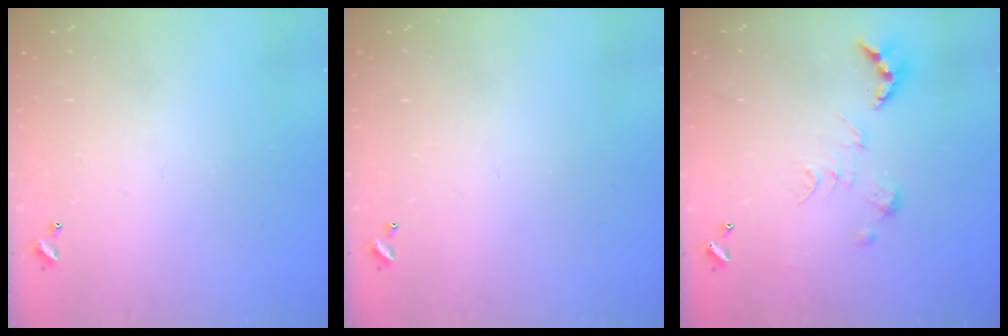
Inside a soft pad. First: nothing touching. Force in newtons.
{"total": 0.0}
{"total": 0.8, "press": 0.8, "slide": 0.3}